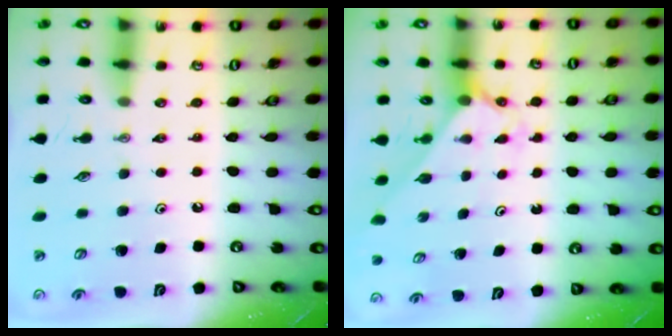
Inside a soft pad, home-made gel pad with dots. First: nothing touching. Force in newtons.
{"total": 2.1, "press": 2.1, "slide": 0.2}